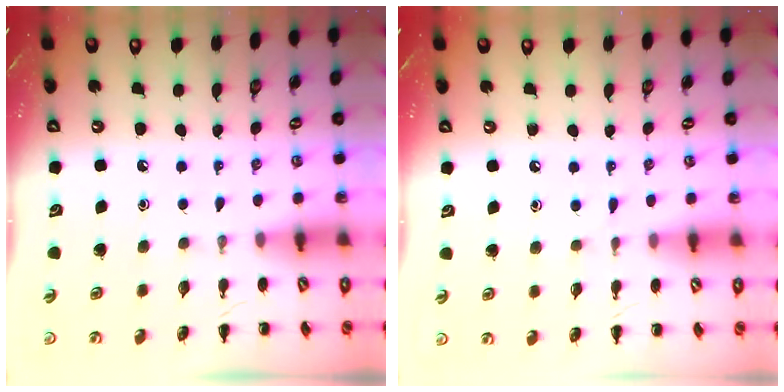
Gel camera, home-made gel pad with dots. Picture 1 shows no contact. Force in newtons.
{"total": 3.5, "press": 3.2, "slide": 1.4}